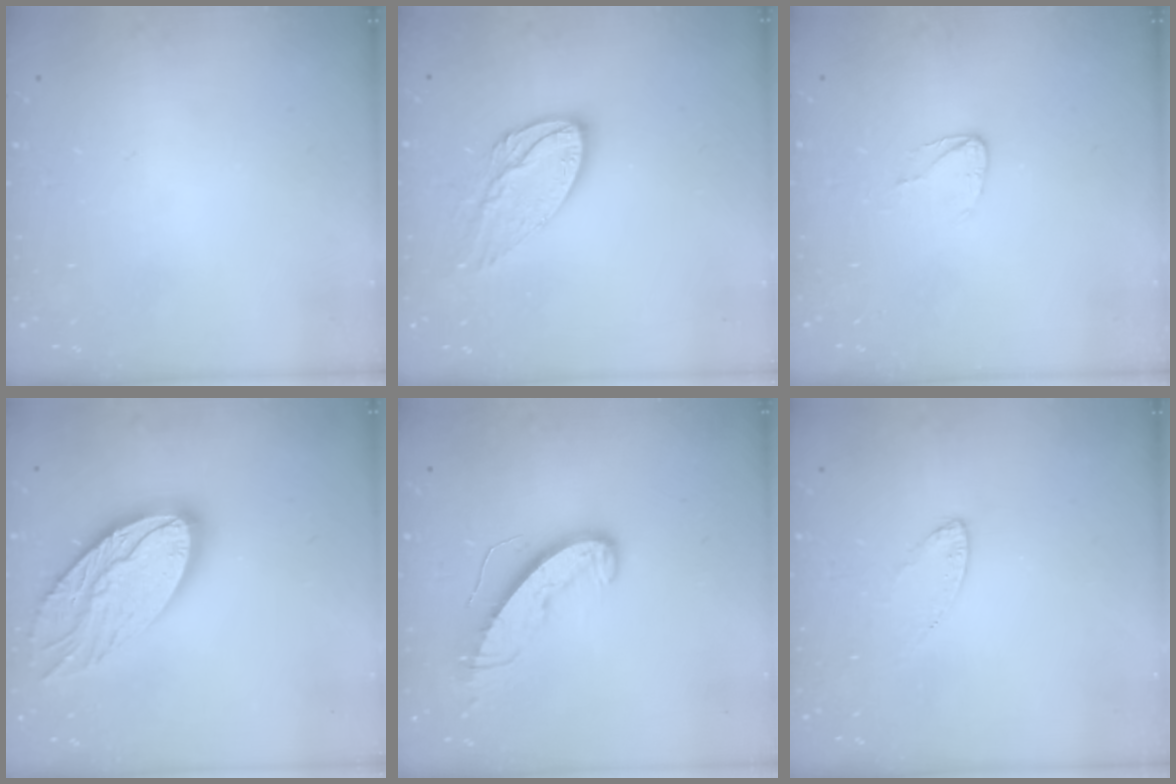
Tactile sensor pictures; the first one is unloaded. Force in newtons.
{"total": 13.0, "press": 13.0, "slide": 1.0}
{"total": 3.6, "press": 3.6, "slide": 0.3}
{"total": 19.9, "press": 19.9, "slide": 1.5}
{"total": 9.0, "press": 9.0, "slide": 0.4}
{"total": 4.2, "press": 4.1, "slide": 0.4}